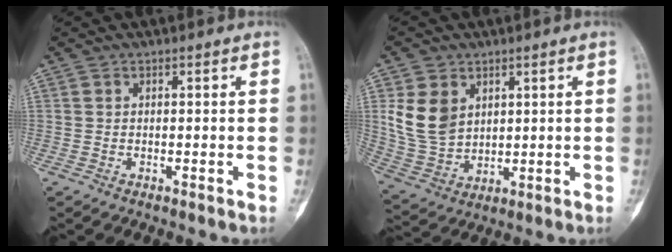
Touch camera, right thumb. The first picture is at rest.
{"total": 10.4, "force": [3.4, 7.7, 6.1], "torque": [-0.101, -0.016, 0.085]}